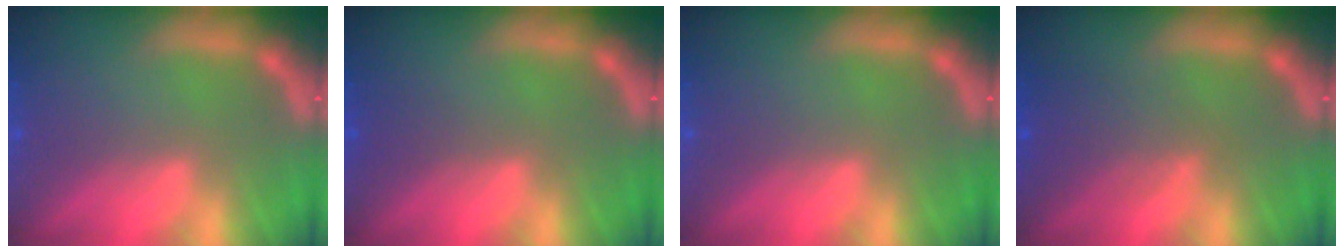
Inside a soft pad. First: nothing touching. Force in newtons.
{"total": 1.0}
{"total": 0.0}
{"total": 3.6}